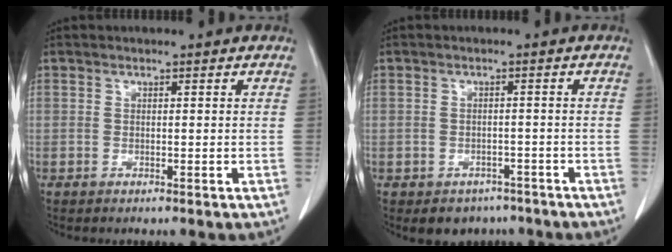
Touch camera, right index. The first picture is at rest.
{"total": 4.6, "force": [-3.4, 3.1, 0.5], "torque": [0.002, 0.013, -0.042]}